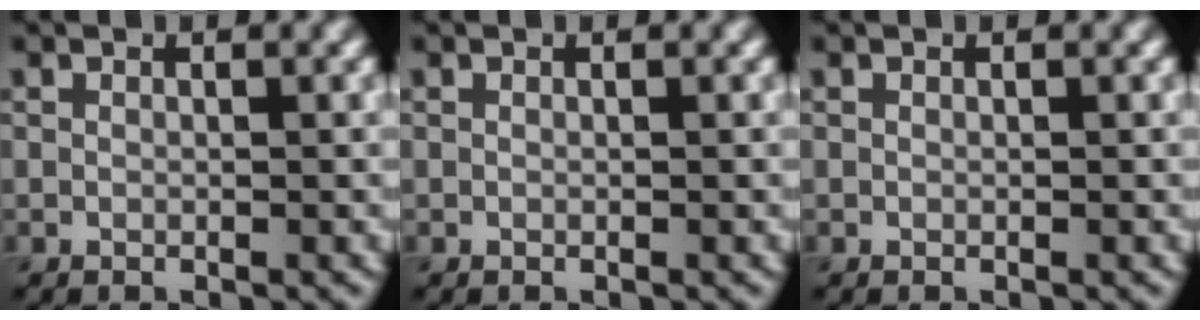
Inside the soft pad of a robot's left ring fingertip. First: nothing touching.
{"total": 0.0}
{"total": 0.0}